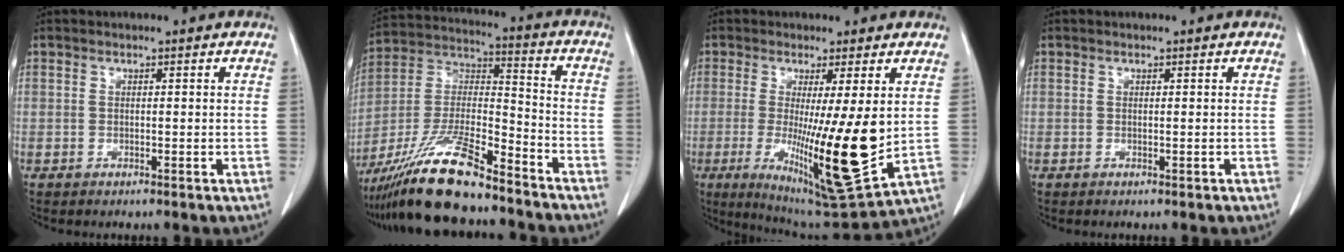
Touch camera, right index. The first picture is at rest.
{"total": 17.2, "force": [-13.4, 2.7, 10.4], "torque": [-0.222, -0.014, -0.248]}
{"total": 15.9, "force": [-1.4, 0.7, 15.8], "torque": [-0.269, -0.050, -0.015]}
{"total": 0.0}